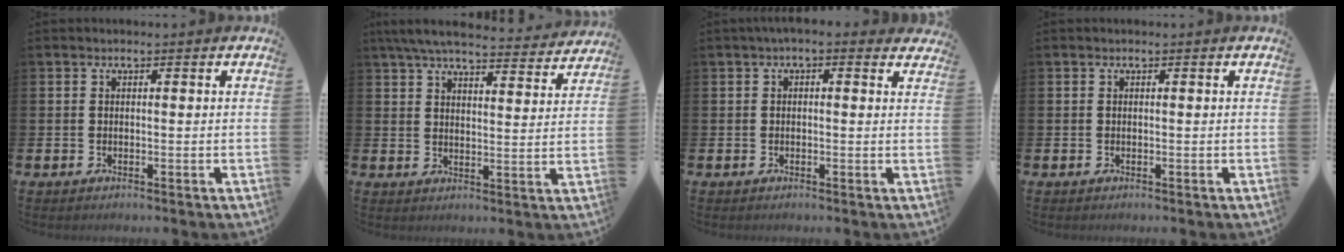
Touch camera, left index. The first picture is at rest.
{"total": 6.6, "force": [6.2, 1.0, 2.2], "torque": [-0.057, -0.038, 0.109]}
{"total": 0.9, "force": [0.6, 0.3, 0.7], "torque": [-0.007, 0.000, 0.008]}
{"total": 0.0}